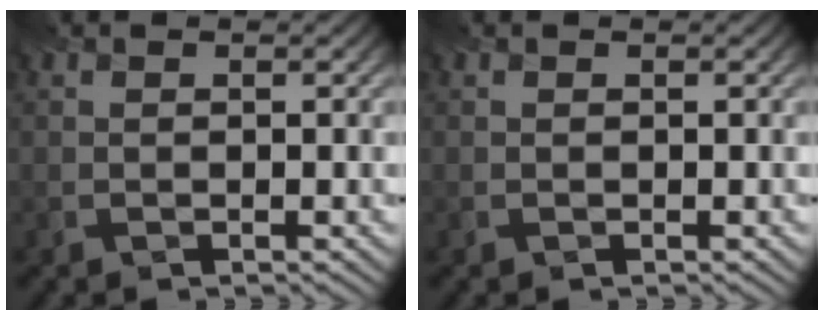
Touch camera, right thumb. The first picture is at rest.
{"total": 0.0}